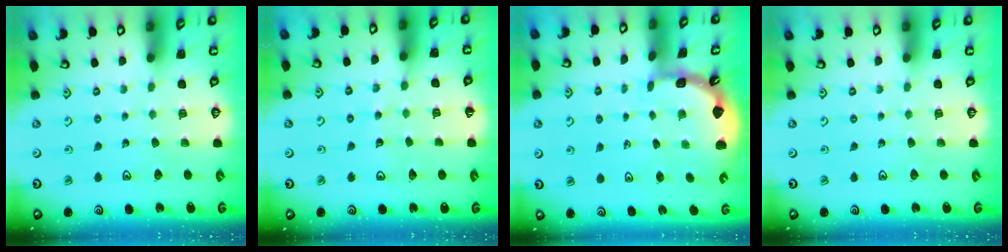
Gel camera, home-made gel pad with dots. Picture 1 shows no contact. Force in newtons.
{"total": 6.6, "press": 6.5, "slide": 0.7}
{"total": 1.8, "press": 1.8, "slide": 0.1}
{"total": 0.0}